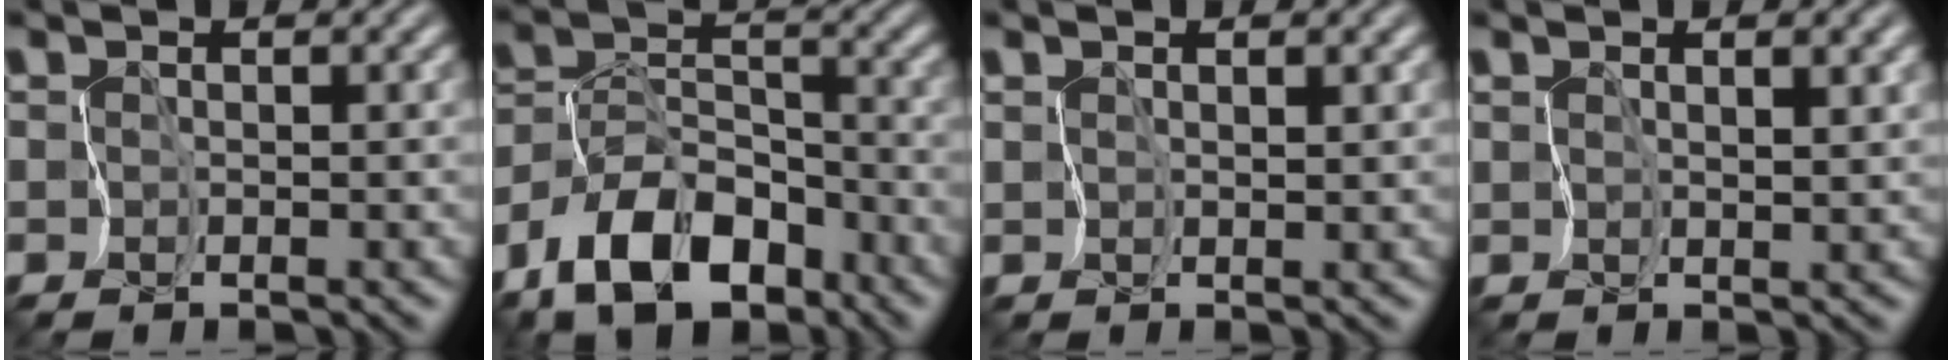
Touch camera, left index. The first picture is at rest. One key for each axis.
{"total": 9.7, "fx": -6.9, "fy": 4.7, "fz": 5.0, "tx": -0.082, "ty": 0.013, "tz": -0.131}
{"total": 0.8, "fx": 0.7, "fy": -0.2, "fz": 0.2, "tx": -0.002, "ty": 0.002, "tz": 0.020}
{"total": 2.2, "fx": 1.4, "fy": 0.6, "fz": 1.6, "tx": -0.022, "ty": 0.001, "tz": 0.033}